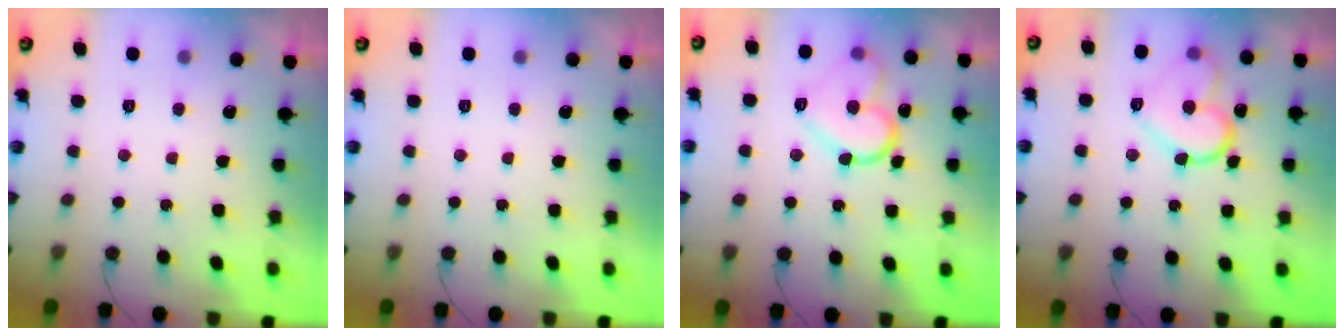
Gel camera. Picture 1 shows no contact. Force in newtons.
{"total": 0.0}
{"total": 14.1, "press": 14.1, "slide": 1.1}
{"total": 14.1, "press": 14.1, "slide": 1.1}